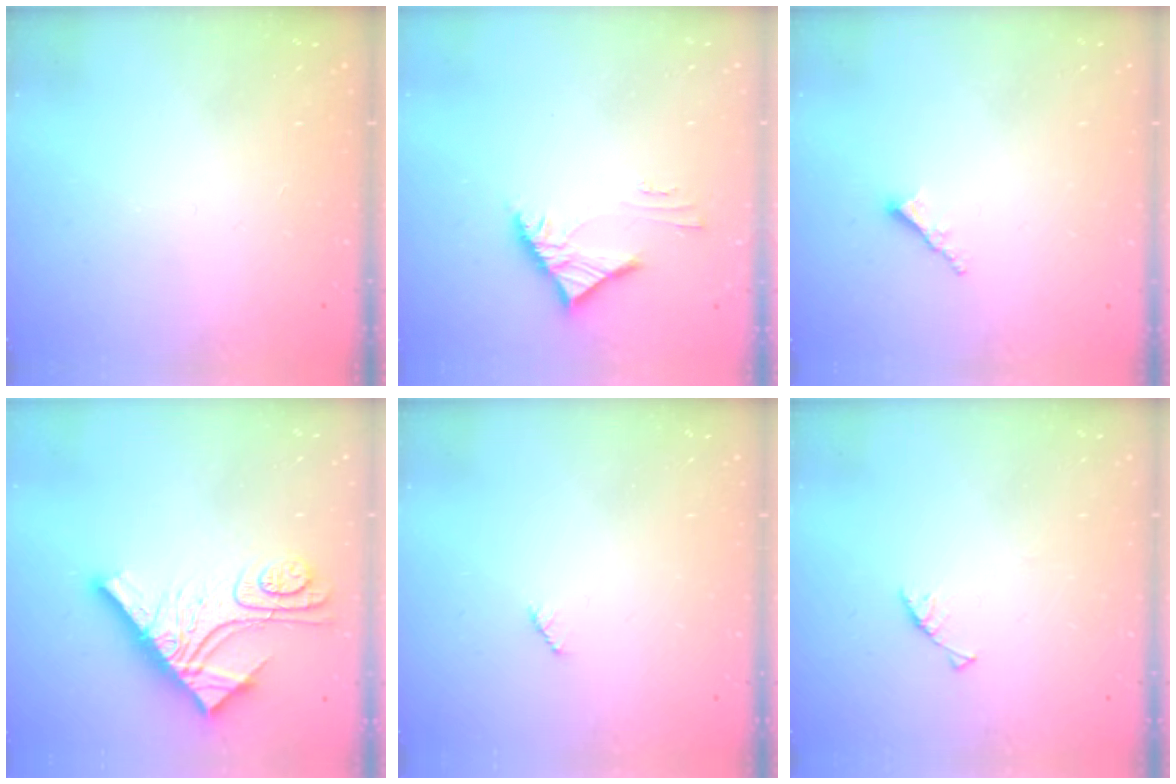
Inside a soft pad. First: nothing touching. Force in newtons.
{"total": 3.6, "press": 3.5, "slide": 0.9}
{"total": 2.0, "press": 2.0, "slide": 0.5}
{"total": 13.7, "press": 13.6, "slide": 1.2}
{"total": 2.5, "press": 2.5, "slide": 0.3}
{"total": 3.0, "press": 3.0, "slide": 0.3}